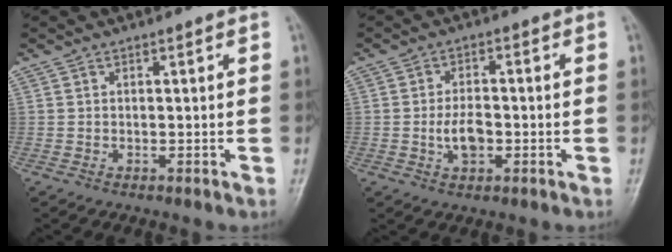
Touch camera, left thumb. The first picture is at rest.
{"total": 5.0, "force": [-1.1, 3.0, 3.9], "torque": [-0.062, 0.006, -0.021]}